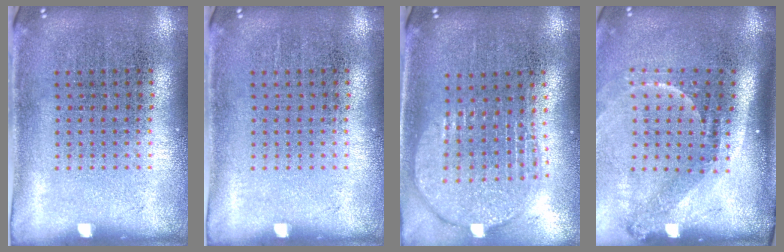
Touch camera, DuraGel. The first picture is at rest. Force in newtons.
{"total": 0.0}
{"total": 1.9, "press": 1.6, "slide": 1.0}
{"total": 2.3, "press": 1.5, "slide": 1.7}